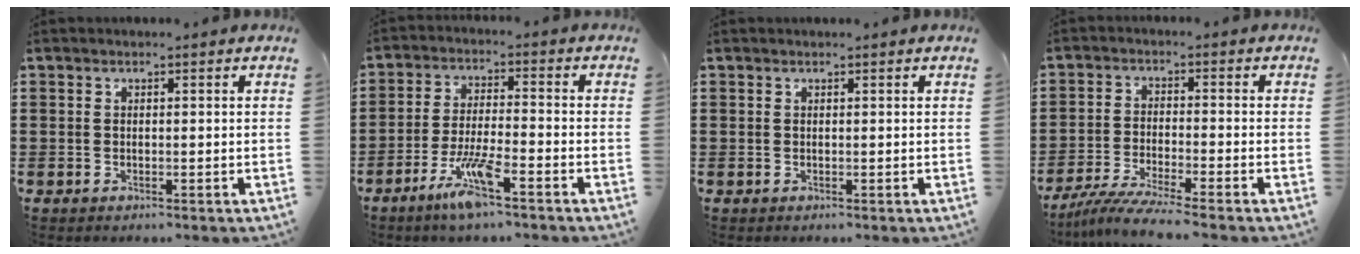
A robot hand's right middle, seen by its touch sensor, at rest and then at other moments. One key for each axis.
{"total": 7.3, "fx": -4.5, "fy": 0.9, "fz": 5.7, "tx": -0.123, "ty": -0.010, "tz": -0.084}
{"total": 0.0}
{"total": 5.1, "fx": -4.6, "fy": -0.5, "fz": 2.1, "tx": -0.054, "ty": -0.021, "tz": -0.094}